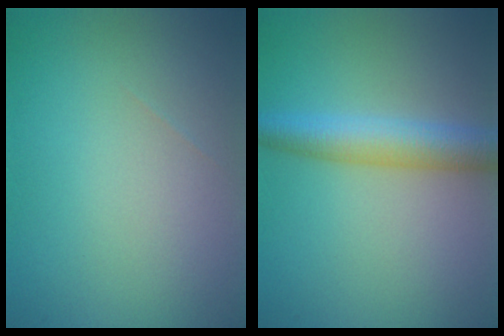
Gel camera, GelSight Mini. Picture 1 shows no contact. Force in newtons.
{"total": 4.4, "press": 4.4, "slide": 0.1}